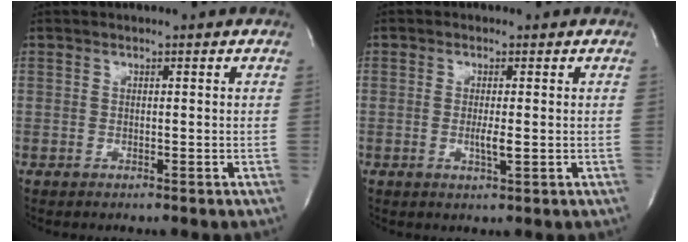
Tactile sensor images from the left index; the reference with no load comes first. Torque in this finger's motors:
{"motor_torque": [0.35, -0.07, 0.11, 0.03]}